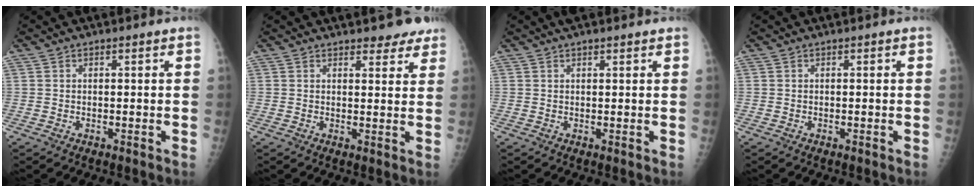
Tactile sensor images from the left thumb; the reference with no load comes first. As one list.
[{"total": 5.3, "force": [4.4, 2.0, 2.1], "torque": [0.001, -0.019, 0.050]}, {"total": 3.1, "force": [2.3, 1.0, 1.9], "torque": [-0.019, 0.008, 0.033]}, {"total": 0.0}]